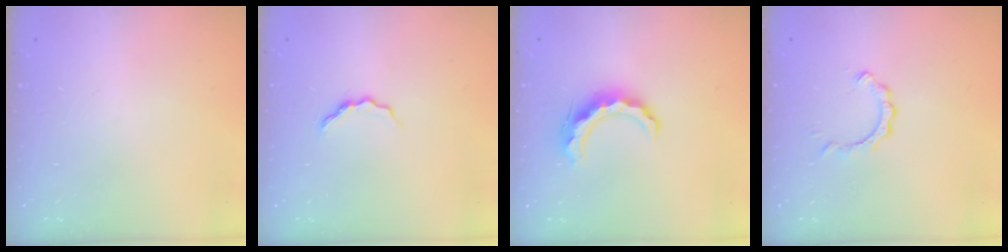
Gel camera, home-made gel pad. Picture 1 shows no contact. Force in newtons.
{"total": 5.6, "press": 5.5, "slide": 0.7}
{"total": 10.3, "press": 10.3, "slide": 0.3}
{"total": 2.8, "press": 2.8, "slide": 0.3}